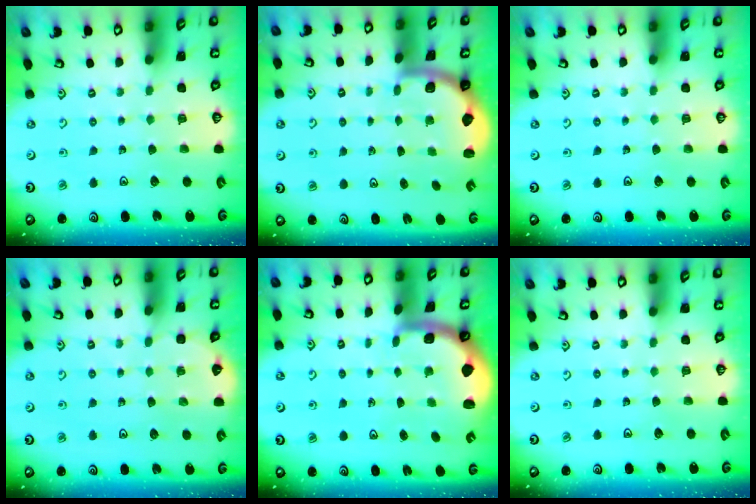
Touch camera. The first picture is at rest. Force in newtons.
{"total": 2.0, "press": 2.0, "slide": 0.5}
{"total": 0.0}
{"total": 2.3, "press": 2.3, "slide": 0.1}
{"total": 1.3, "press": 1.3, "slide": 0.3}
{"total": 0.0}